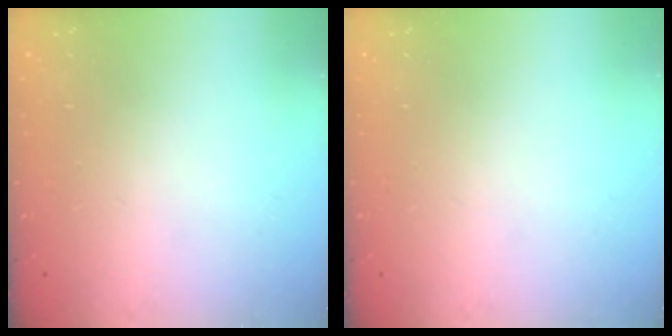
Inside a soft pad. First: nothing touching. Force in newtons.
{"total": 0.0}